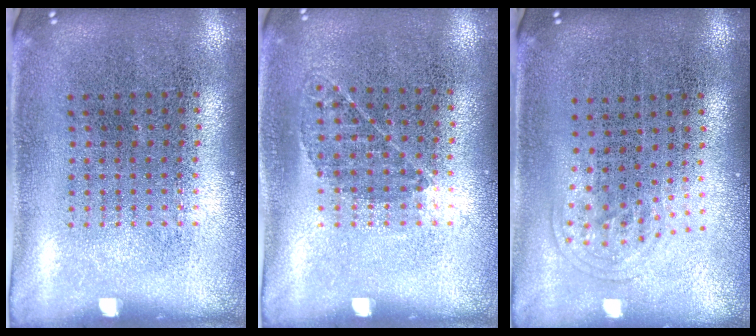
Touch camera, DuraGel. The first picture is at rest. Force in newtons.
{"total": 0.9, "press": 0.6, "slide": 0.7}
{"total": 1.0, "press": 0.6, "slide": 0.8}